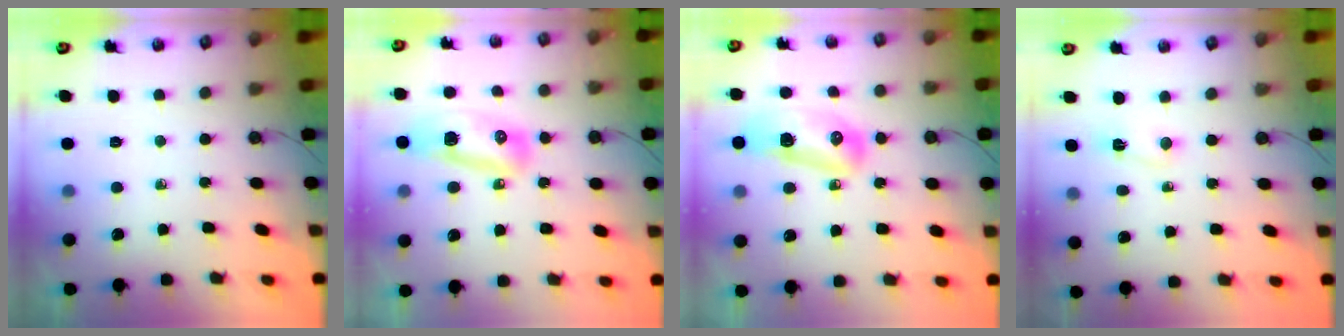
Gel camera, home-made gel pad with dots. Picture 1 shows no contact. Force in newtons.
{"total": 17.5, "press": 13.2, "slide": 11.5}
{"total": 13.4, "press": 12.9, "slide": 3.9}
{"total": 2.1, "press": 2.1, "slide": 0.4}